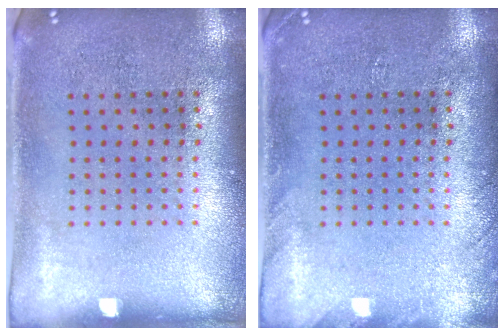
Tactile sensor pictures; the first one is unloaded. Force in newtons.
{"total": 1.1, "press": 1.1, "slide": 0.1}